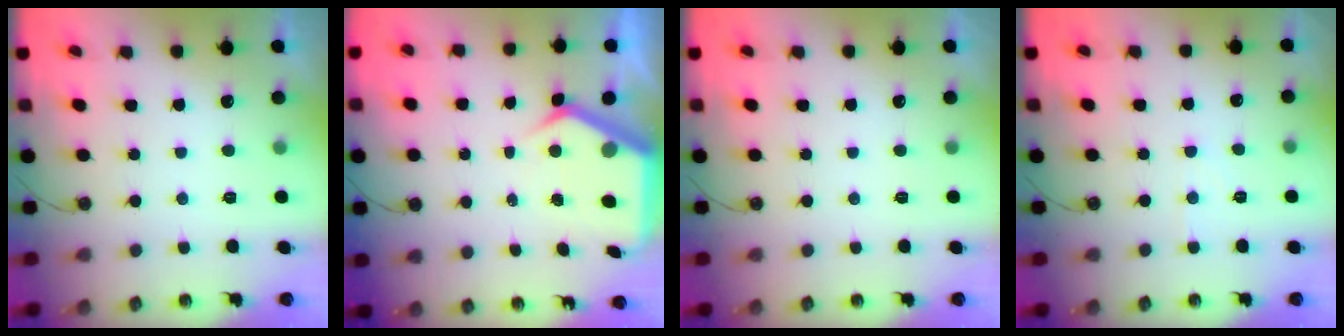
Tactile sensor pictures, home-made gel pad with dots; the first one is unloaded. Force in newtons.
{"total": 7.4, "press": 7.3, "slide": 1.0}
{"total": 0.0}
{"total": 3.7, "press": 3.7, "slide": 0.5}